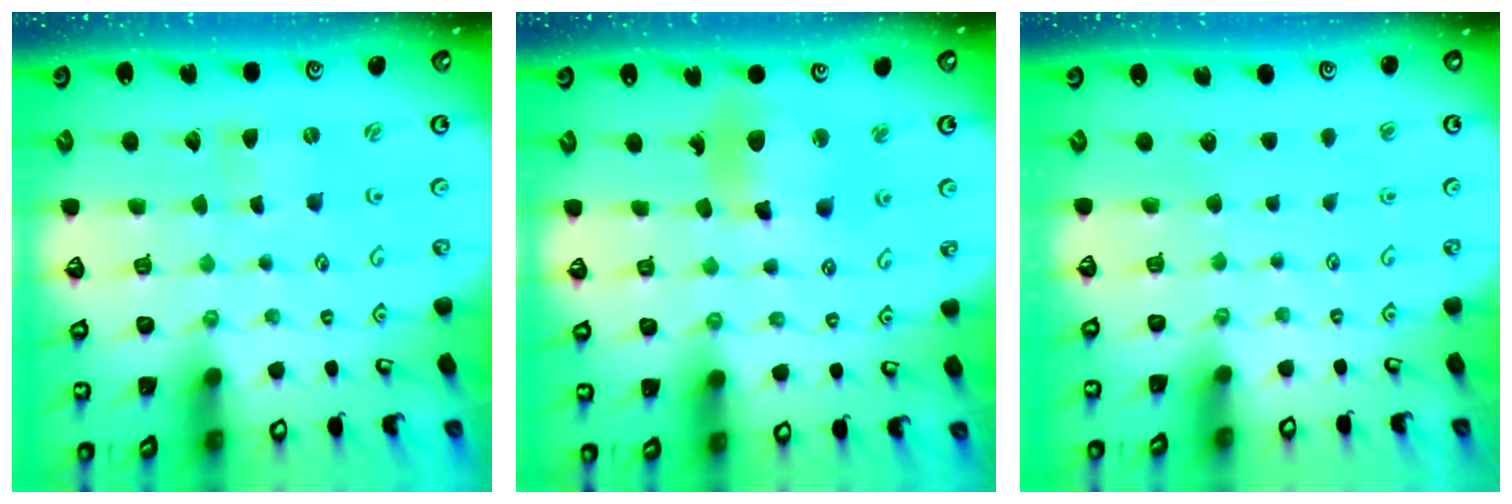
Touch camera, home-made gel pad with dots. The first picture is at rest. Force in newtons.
{"total": 12.4, "press": 12.3, "slide": 1.6}
{"total": 0.0}